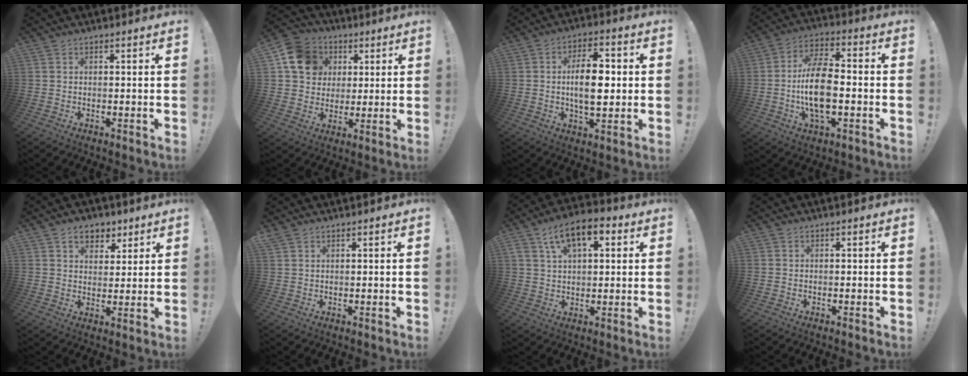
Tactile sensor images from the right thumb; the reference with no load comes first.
{"total": 14.0, "force": [4.7, 11.9, 5.6], "torque": [-0.075, -0.011, 0.097]}
{"total": 12.8, "force": [0.0, 6.6, 10.9], "torque": [-0.184, 0.005, -0.005]}
{"total": 15.2, "force": [-2.4, 7.4, 13.1], "torque": [-0.261, 0.006, -0.047]}
{"total": 7.6, "force": [4.4, 5.6, 2.8], "torque": [-0.027, -0.023, 0.082]}
{"total": 1.4, "force": [1.3, 0.3, 0.4], "torque": [-0.004, -0.007, 0.024]}
{"total": 11.3, "force": [5.0, 5.7, 8.3], "torque": [-0.133, -0.007, 0.091]}
{"total": 0.0}